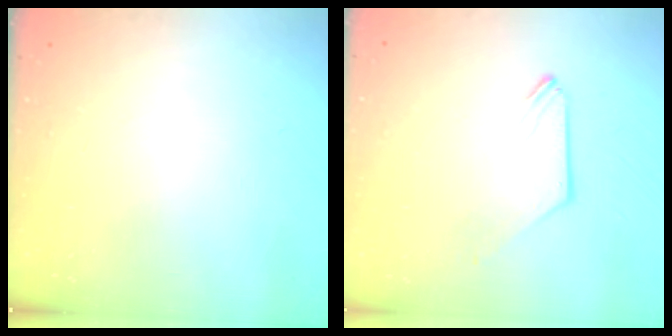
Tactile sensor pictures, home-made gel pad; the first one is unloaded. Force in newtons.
{"total": 0.0}